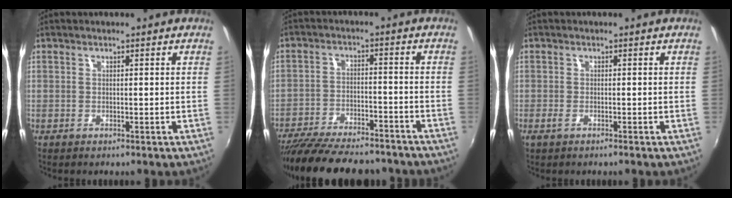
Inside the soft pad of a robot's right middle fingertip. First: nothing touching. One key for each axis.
{"total": 19.4, "fx": -16.6, "fy": 5.5, "fz": 8.5, "tx": -0.175, "ty": -0.025, "tz": -0.244}
{"total": 1.2, "fx": -0.9, "fy": 0.3, "fz": 0.8, "tx": -0.019, "ty": -0.004, "tz": -0.018}